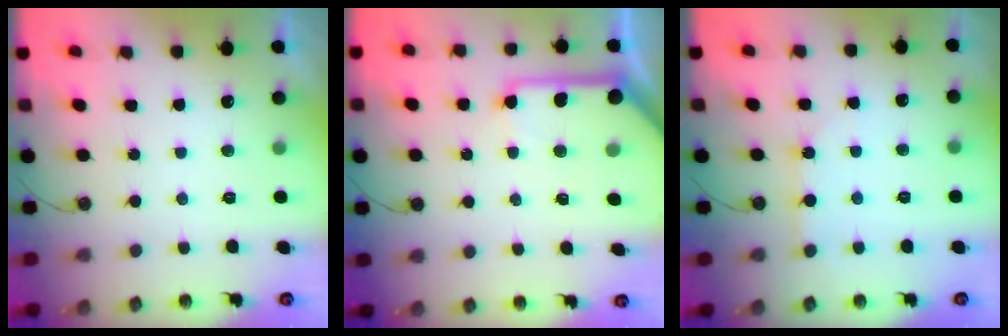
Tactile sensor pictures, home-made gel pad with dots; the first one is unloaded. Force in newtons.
{"total": 11.3, "press": 11.3, "slide": 0.8}
{"total": 2.6, "press": 2.6, "slide": 0.4}